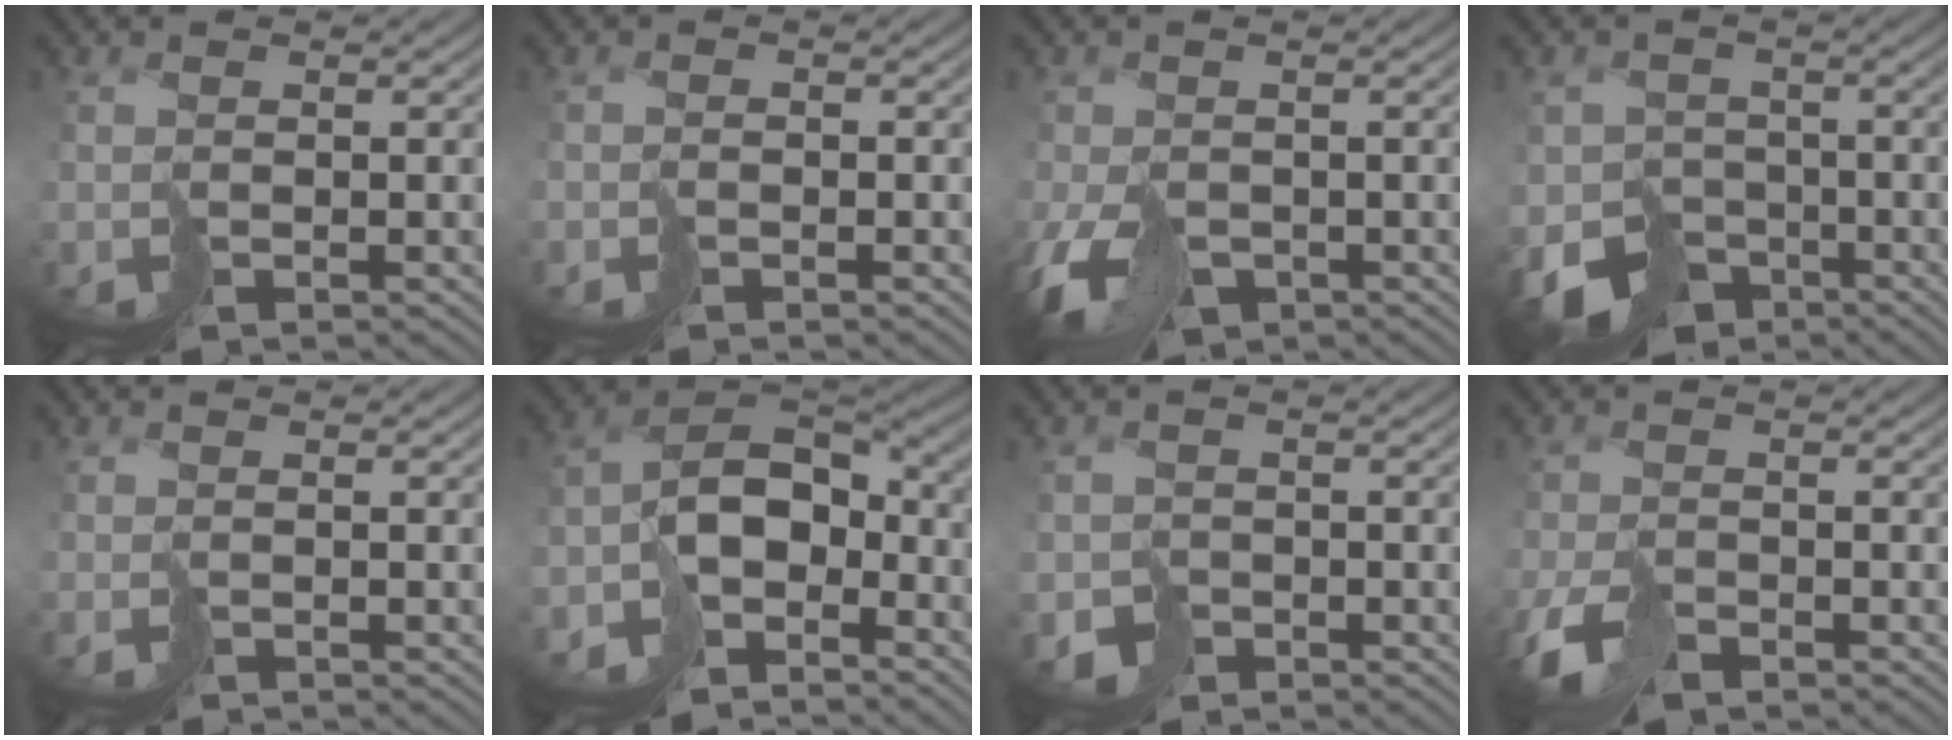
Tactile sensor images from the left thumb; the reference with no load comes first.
{"total": 0.7, "force": [-0.6, 0.2, -0.3], "torque": [0.013, 0.005, -0.014]}
{"total": 5.7, "force": [-2.9, 3.3, 3.6], "torque": [-0.069, -0.013, -0.049]}
{"total": 7.0, "force": [-4.5, 4.6, 2.7], "torque": [-0.049, -0.015, -0.083]}
{"total": 0.7, "force": [-0.7, 0.1, -0.1], "torque": [0.007, -0.002, -0.012]}
{"total": 9.1, "force": [-5.6, 5.3, 4.7], "torque": [-0.061, -0.005, -0.112]}
{"total": 2.2, "force": [-1.4, 1.7, 0.3], "torque": [0.003, -0.004, -0.025]}
{"total": 3.7, "force": [-2.4, 1.8, 2.1], "torque": [-0.038, 0.002, -0.051]}